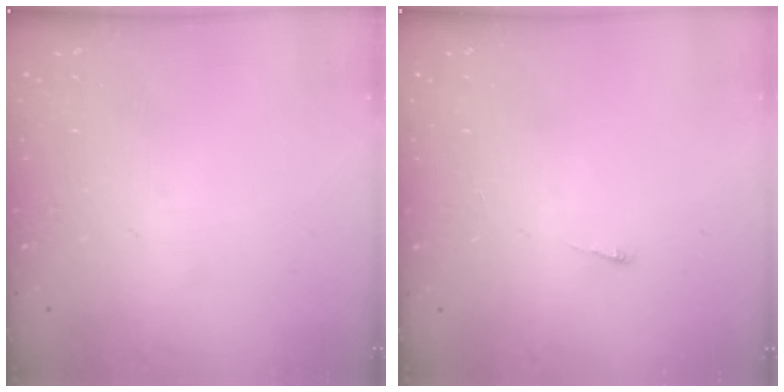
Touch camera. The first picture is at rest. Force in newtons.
{"total": 2.6, "press": 2.5, "slide": 0.3}